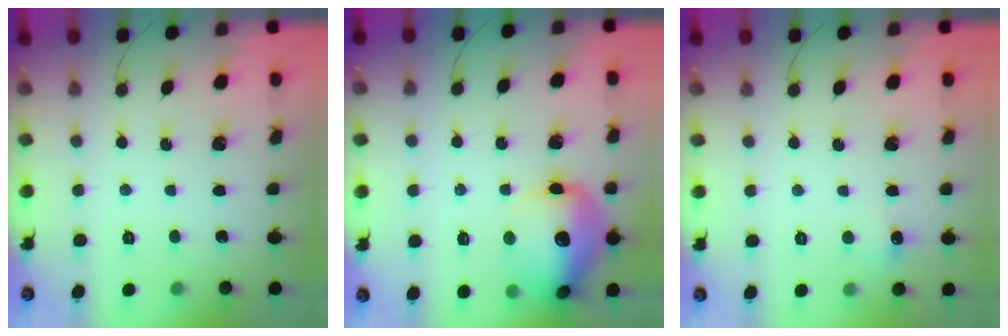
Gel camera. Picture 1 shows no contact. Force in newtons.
{"total": 17.3, "press": 17.2, "slide": 1.9}
{"total": 5.1, "press": 4.9, "slide": 1.6}